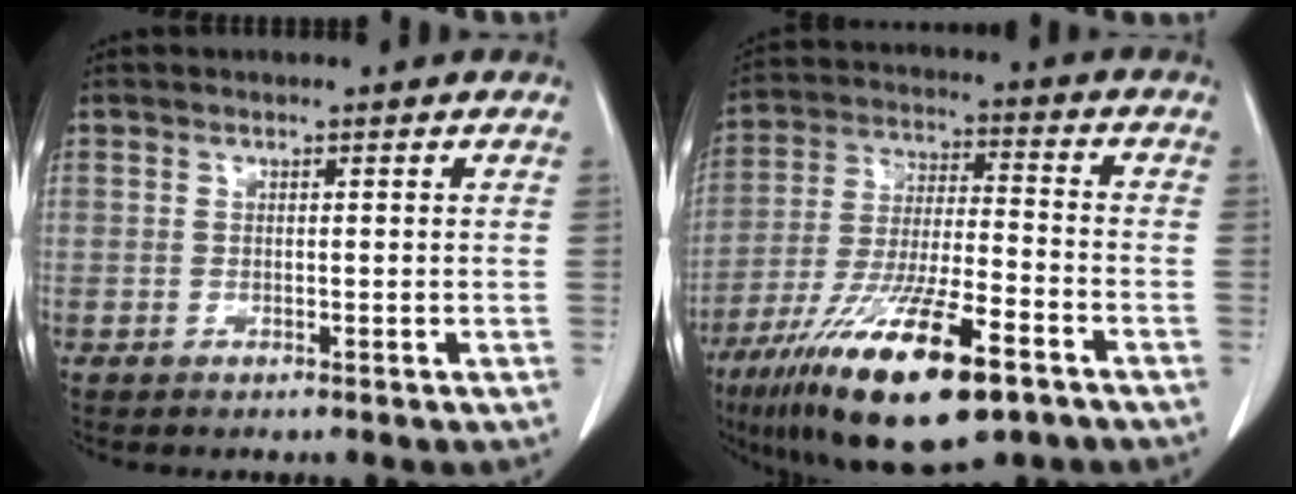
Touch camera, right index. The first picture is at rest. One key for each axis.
{"total": 19.5, "fx": -11.6, "fy": 3.7, "fz": 15.1, "tx": -0.280, "ty": -0.040, "tz": -0.203}